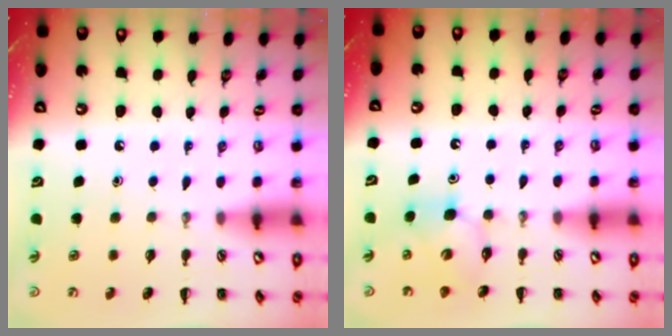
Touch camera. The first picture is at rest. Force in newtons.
{"total": 5.1, "press": 5.0, "slide": 1.0}